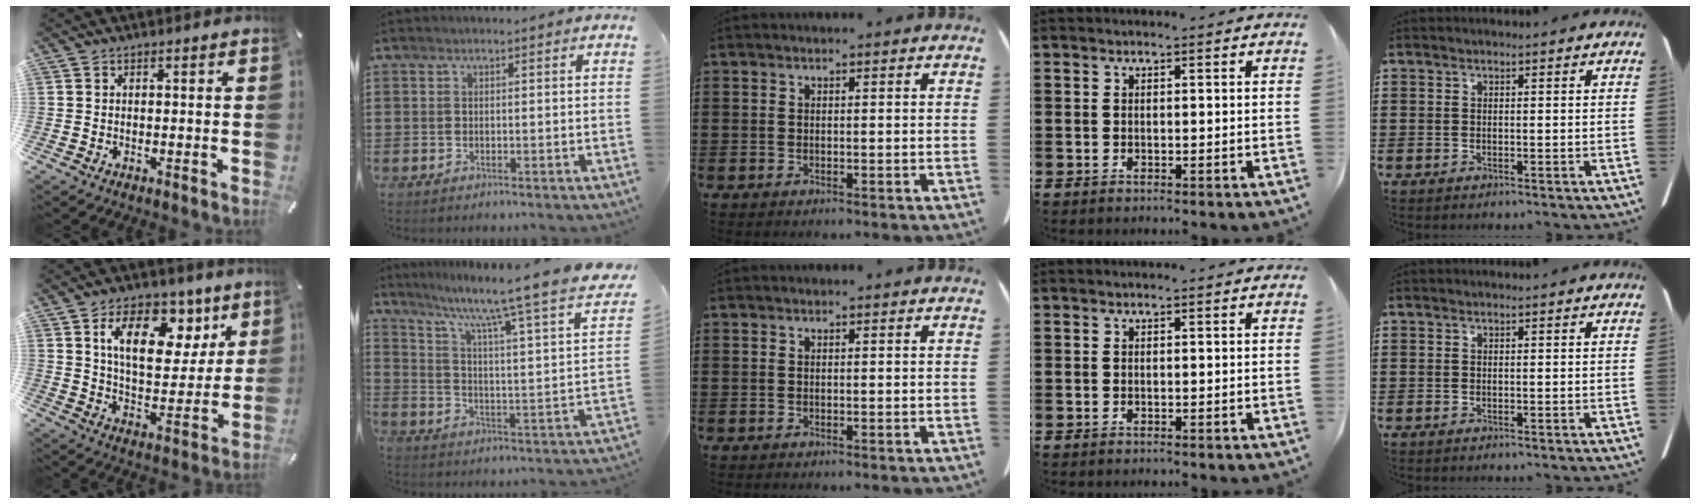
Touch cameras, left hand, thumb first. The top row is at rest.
{"thumb": {"total": 16.2, "force": [8.0, 9.6, 10.3], "torque": [-0.152, -0.028, 0.134]}, "index": {"total": 8.8, "force": [6.9, -0.5, 5.3], "torque": [-0.113, -0.068, 0.098]}}